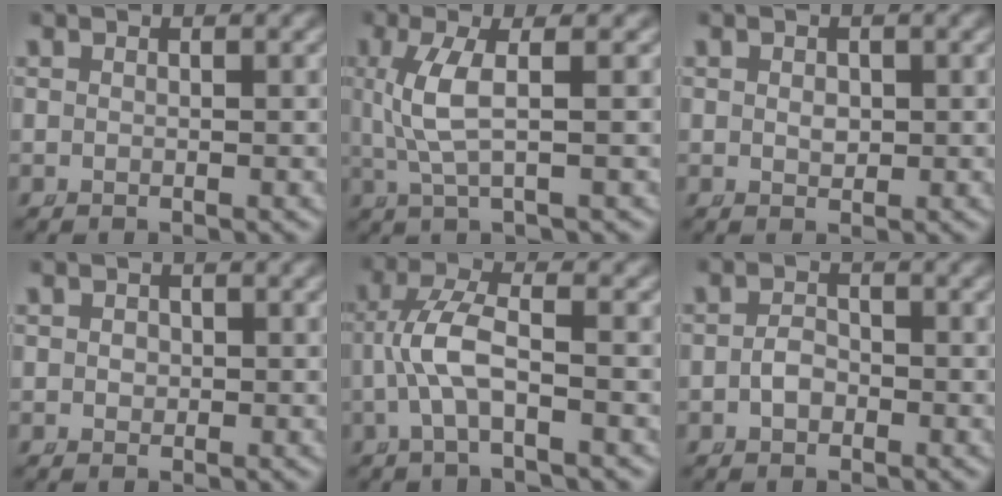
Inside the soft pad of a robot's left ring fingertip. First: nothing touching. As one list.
[{"total": 3.9, "force": [0.4, 0.7, 3.8], "torque": [-0.090, 0.000, 0.015]}, {"total": 0.9, "force": [0.0, 0.7, 0.6], "torque": [-0.014, -0.013, 0.008]}, {"total": 0.7, "force": [-0.1, 0.6, 0.3], "torque": [-0.007, -0.009, 0.003]}, {"total": 3.6, "force": [-0.5, 1.0, 3.4], "torque": [-0.081, -0.003, -0.006]}, {"total": 1.6, "force": [-1.0, 1.1, 0.7], "torque": [-0.019, -0.009, -0.014]}]